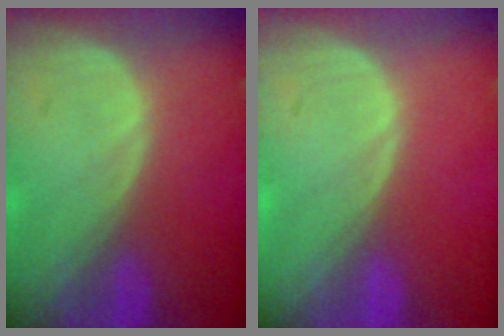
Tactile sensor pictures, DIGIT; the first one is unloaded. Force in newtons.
{"total": 0.0}